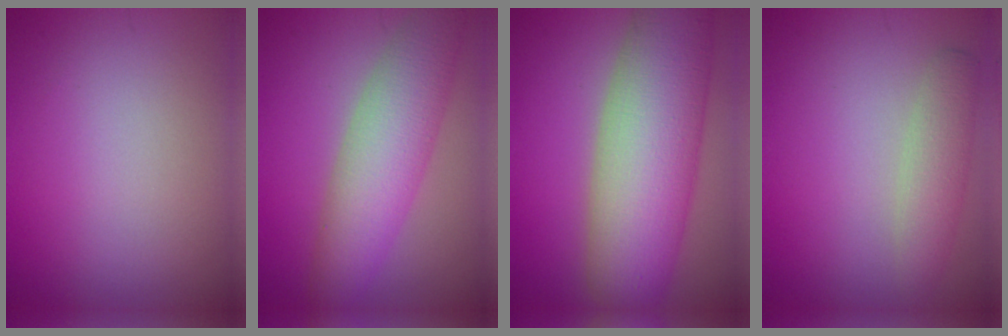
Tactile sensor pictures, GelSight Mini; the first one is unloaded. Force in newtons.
{"total": 6.8, "press": 6.8, "slide": 0.2}
{"total": 11.9, "press": 11.9, "slide": 0.8}
{"total": 2.7, "press": 2.7, "slide": 0.1}